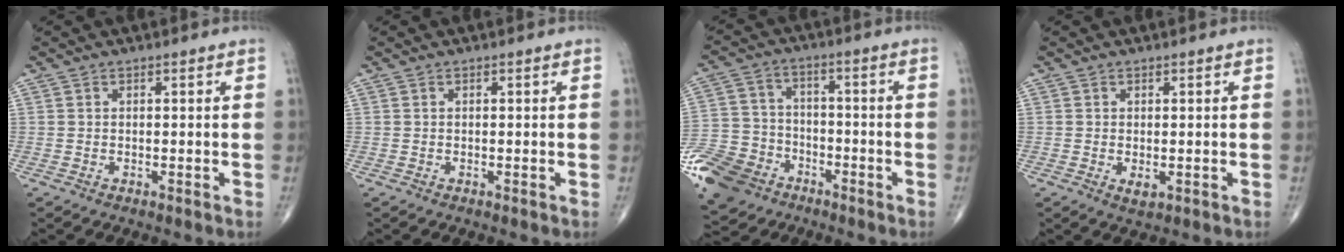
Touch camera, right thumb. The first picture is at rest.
{"total": 0.0}
{"total": 14.1, "force": [-8.2, 10.0, 5.5], "torque": [-0.109, 0.032, -0.154]}
{"total": 1.7, "force": [-0.3, 0.9, 1.4], "torque": [-0.021, -0.004, -0.001]}